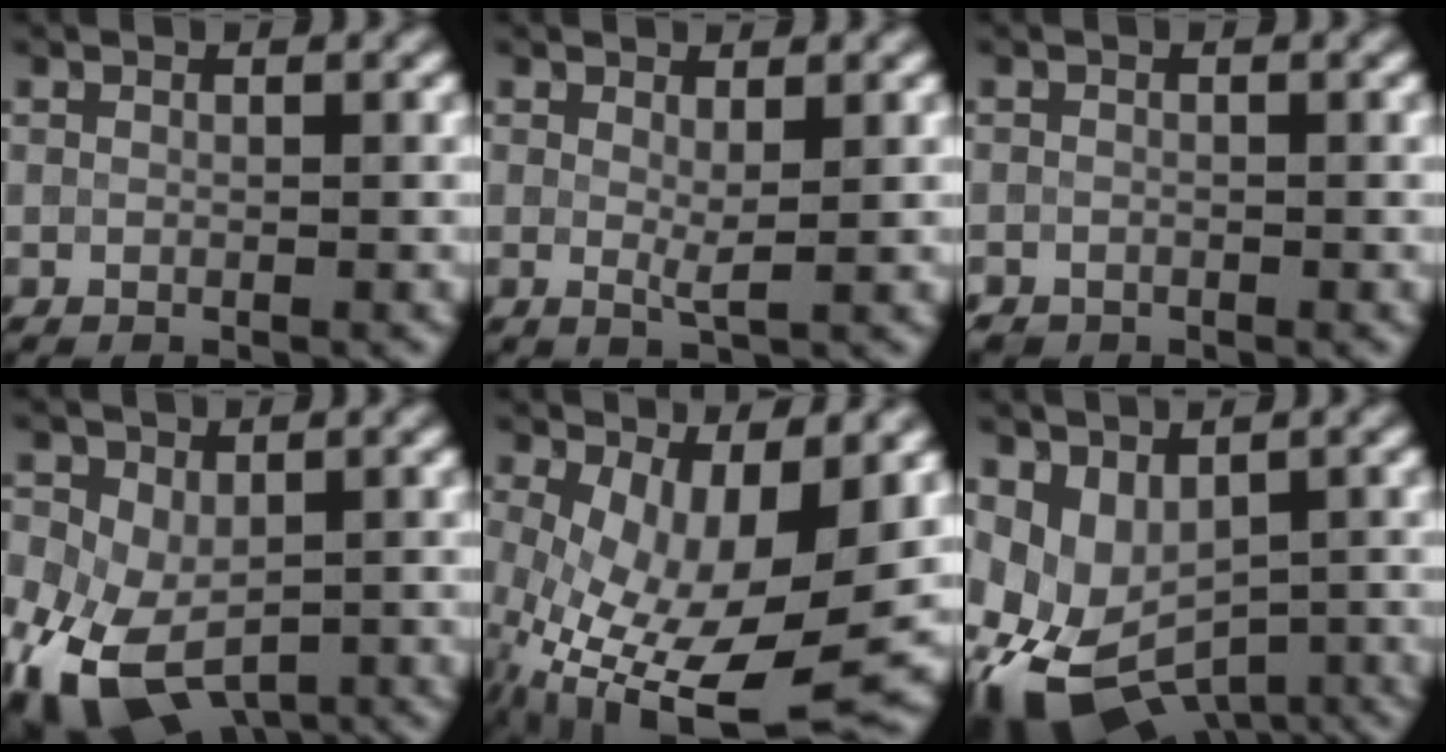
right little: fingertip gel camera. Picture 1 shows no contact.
{"total": 1.4, "force": [0.4, 0.2, 1.4], "torque": [-0.025, -0.006, 0.008]}
{"total": 0.8, "force": [-0.6, 0.6, 0.0], "torque": [0.004, -0.006, -0.011]}
{"total": 11.3, "force": [-4.1, 7.4, 7.5], "torque": [-0.152, -0.043, -0.059]}
{"total": 12.7, "force": [-2.4, 5.3, 11.3], "torque": [-0.201, -0.030, -0.027]}
{"total": 9.2, "force": [-3.3, 6.1, 6.0], "torque": [-0.110, -0.030, -0.039]}